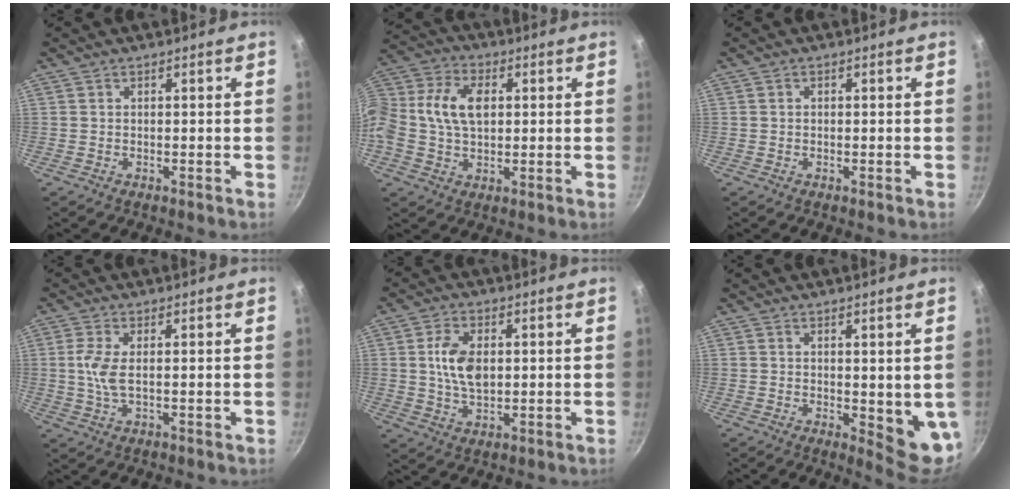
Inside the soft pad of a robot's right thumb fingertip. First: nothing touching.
{"total": 12.8, "force": [1.2, 8.9, 9.2], "torque": [-0.161, 0.023, 0.003]}
{"total": 0.5, "force": [-0.1, 0.5, 0.2], "torque": [-0.002, 0.003, -0.002]}
{"total": 4.8, "force": [0.5, 1.8, 4.4], "torque": [-0.103, 0.001, 0.009]}
{"total": 8.1, "force": [1.1, 4.9, 6.4], "torque": [-0.107, -0.002, 0.019]}
{"total": 7.1, "force": [0.4, 2.7, 6.6], "torque": [-0.070, -0.016, 0.012]}